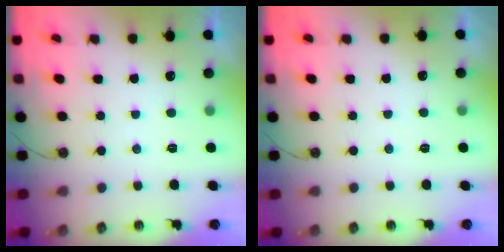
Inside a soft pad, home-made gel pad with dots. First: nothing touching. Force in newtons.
{"total": 2.5, "press": 2.5, "slide": 0.4}